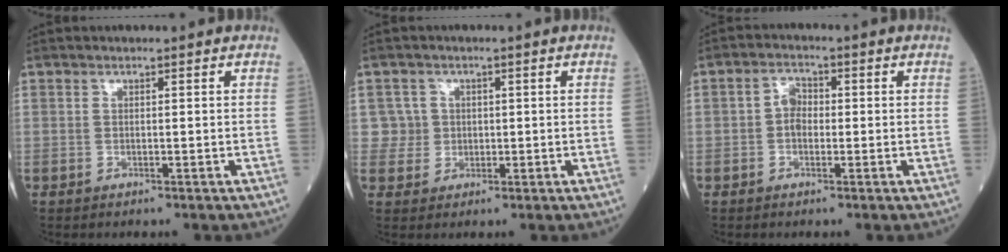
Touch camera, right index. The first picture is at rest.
{"total": 3.2, "force": [0.6, 3.1, -0.4], "torque": [0.019, 0.007, 0.009]}
{"total": 2.8, "force": [-0.3, 1.9, 2.0], "torque": [-0.035, 0.012, -0.009]}